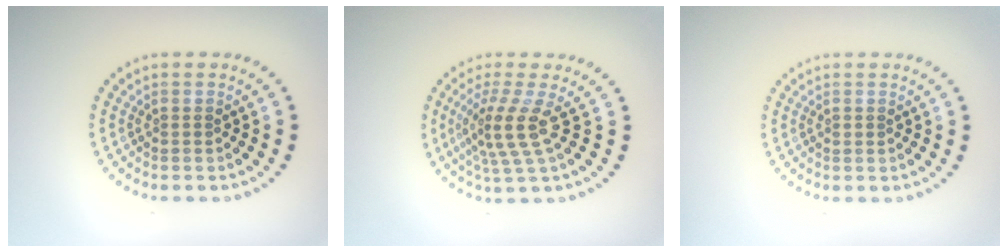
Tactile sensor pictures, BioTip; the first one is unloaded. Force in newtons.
{"total": 3.7, "press": 2.7, "slide": 2.5}
{"total": 0.5, "press": 0.5, "slide": 0.1}